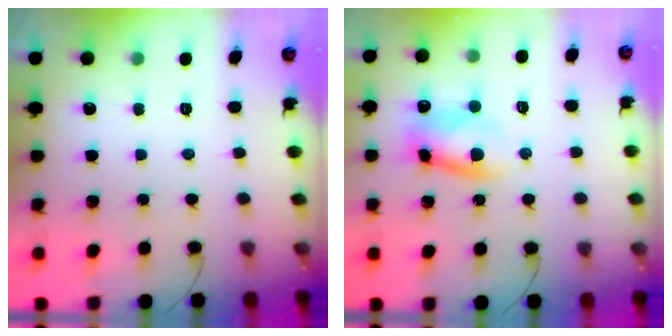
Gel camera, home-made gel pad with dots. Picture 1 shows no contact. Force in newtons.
{"total": 8.9, "press": 8.9, "slide": 0.8}